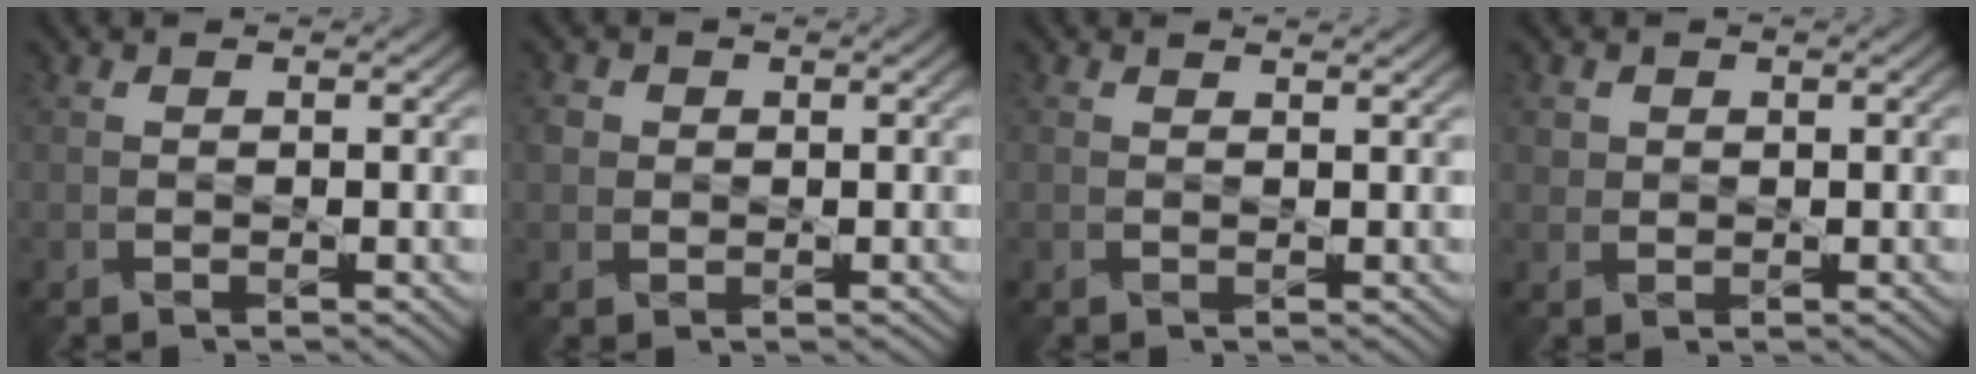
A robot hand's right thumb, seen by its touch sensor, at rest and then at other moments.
{"total": 1.8, "force": [0.7, 1.7, -0.1], "torque": [-0.010, 0.009, 0.014]}
{"total": 1.1, "force": [1.1, -0.2, -0.2], "torque": [0.005, 0.005, 0.020]}
{"total": 1.4, "force": [1.0, 0.9, -0.5], "torque": [0.005, 0.000, 0.021]}